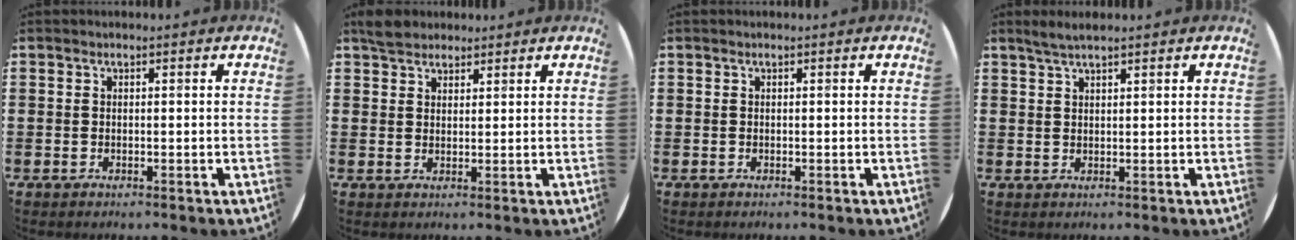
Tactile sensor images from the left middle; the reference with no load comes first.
{"total": 3.0, "force": [2.8, 1.2, 0.4], "torque": [-0.005, 0.004, 0.052]}
{"total": 0.0}
{"total": 1.9, "force": [1.7, 0.1, 0.9], "torque": [-0.017, 0.003, 0.030]}